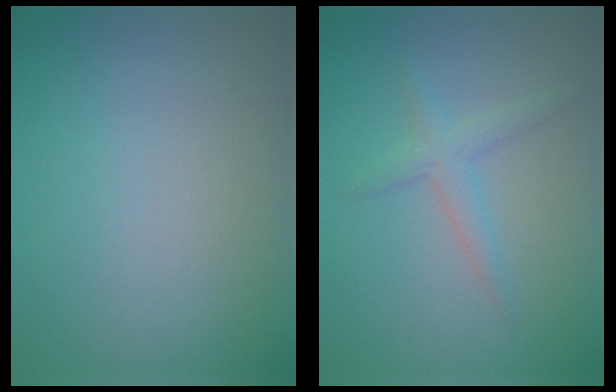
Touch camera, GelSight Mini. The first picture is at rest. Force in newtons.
{"total": 2.0, "press": 2.0, "slide": 0.1}